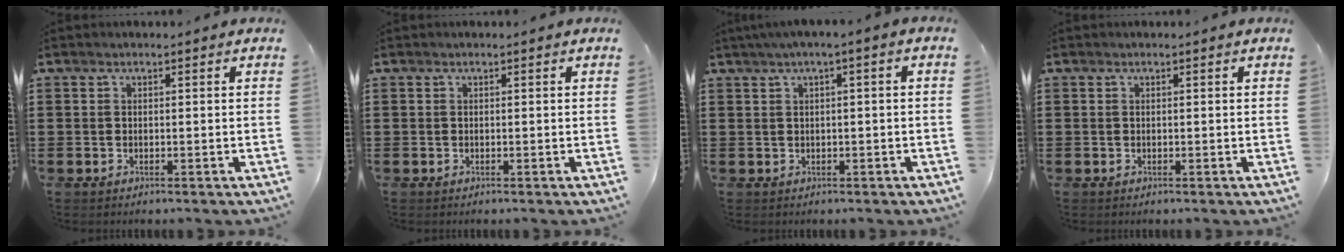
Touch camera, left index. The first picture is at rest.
{"total": 0.0}
{"total": 1.7, "force": [-0.3, 0.0, 1.6], "torque": [-0.027, -0.003, -0.006]}
{"total": 0.0}